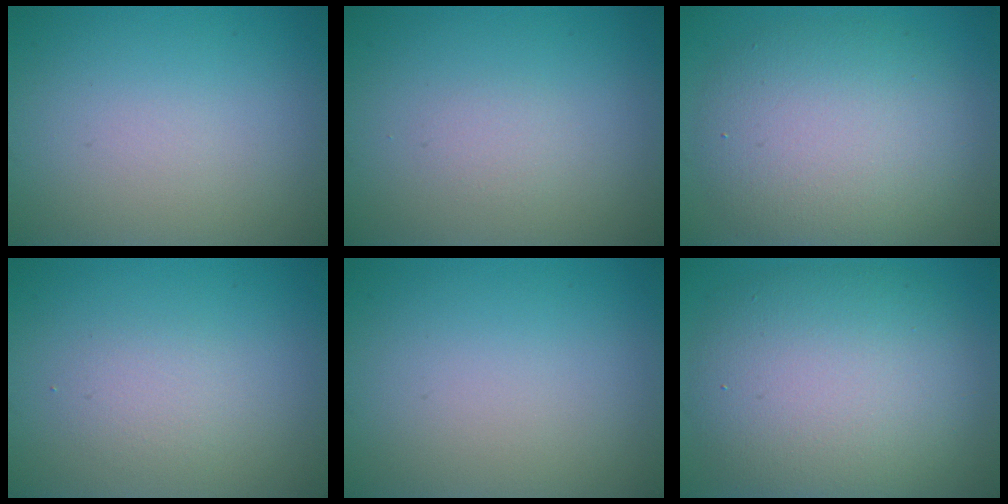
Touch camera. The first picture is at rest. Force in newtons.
{"total": 0.7, "press": 0.7, "slide": 0.0}
{"total": 7.4, "press": 7.4, "slide": 0.8}
{"total": 1.6, "press": 1.6, "slide": 0.1}
{"total": 0.0}
{"total": 10.1, "press": 10.1, "slide": 0.9}